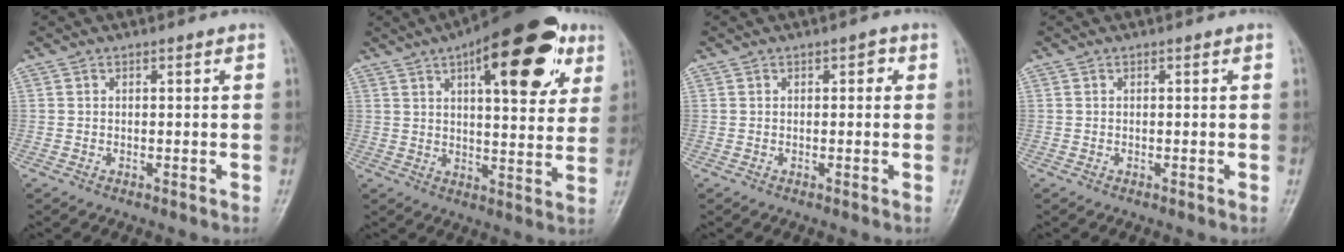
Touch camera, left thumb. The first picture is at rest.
{"total": 22.1, "force": [10.2, 8.5, 17.7], "torque": [-0.219, -0.015, 0.142]}
{"total": 1.8, "force": [0.6, 1.0, 1.4], "torque": [-0.007, 0.004, 0.003]}
{"total": 0.0}